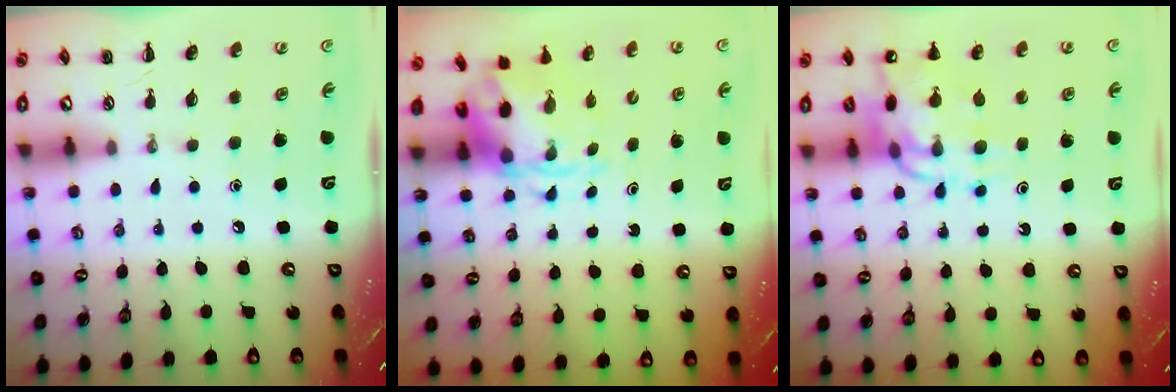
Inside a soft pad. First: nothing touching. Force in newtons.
{"total": 3.9, "press": 3.8, "slide": 0.9}
{"total": 12.6, "press": 12.1, "slide": 3.4}